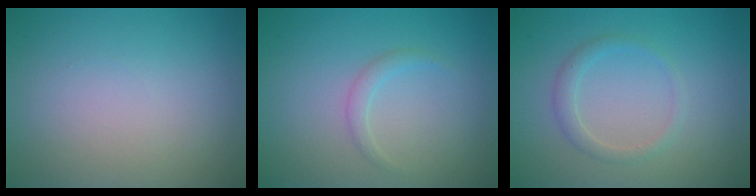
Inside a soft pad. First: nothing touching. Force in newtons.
{"total": 1.1, "press": 1.1, "slide": 0.1}
{"total": 1.6, "press": 1.6, "slide": 0.1}